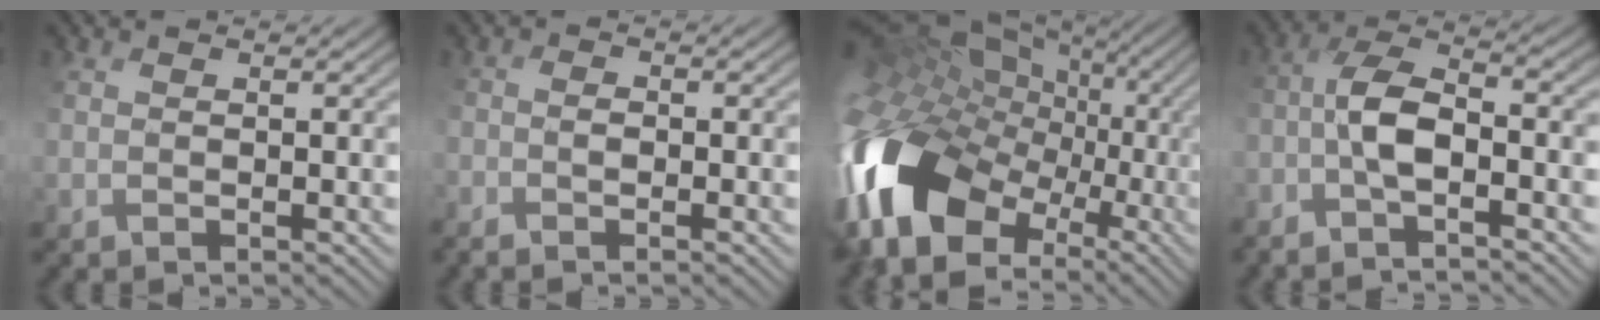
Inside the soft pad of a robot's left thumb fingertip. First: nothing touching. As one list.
[{"total": 2.4, "force": [-1.4, 1.0, 1.6], "torque": [-0.027, 0.002, -0.030]}, {"total": 19.3, "force": [-5.2, 13.1, 13.1], "torque": [-0.329, -0.017, -0.096]}, {"total": 5.9, "force": [-2.6, 1.9, 5.0], "torque": [-0.099, 0.008, -0.066]}]